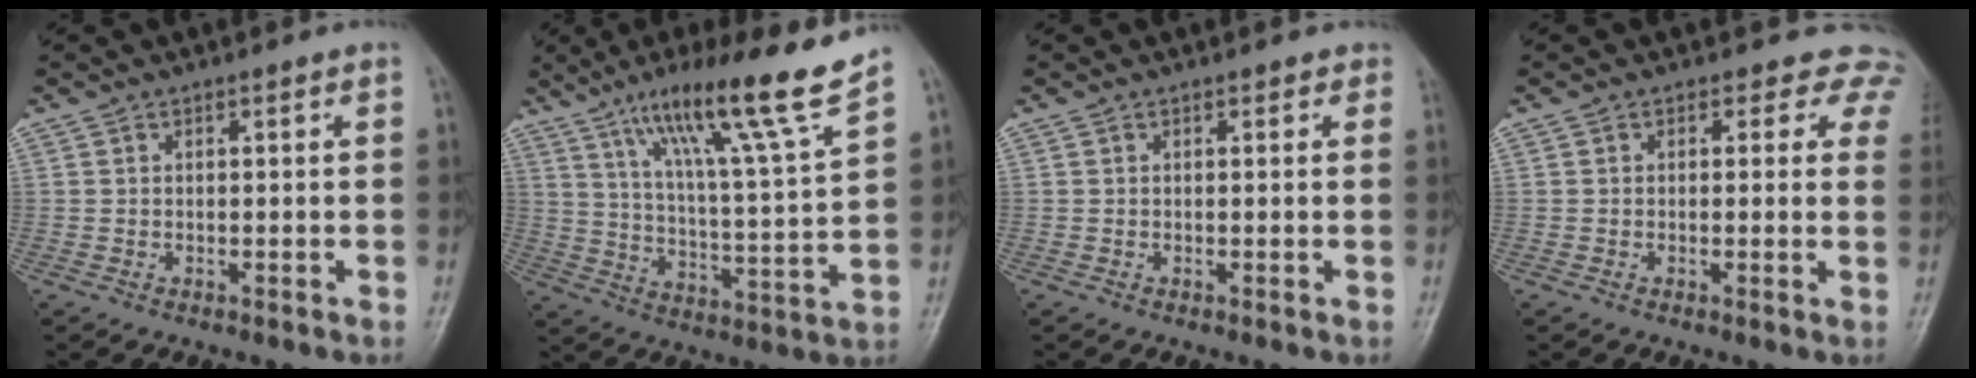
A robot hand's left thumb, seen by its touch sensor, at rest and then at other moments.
{"total": 17.6, "force": [12.3, -0.2, 12.6], "torque": [-0.189, -0.064, 0.200]}
{"total": 0.9, "force": [0.5, 0.7, 0.2], "torque": [0.010, -0.002, 0.000]}
{"total": 5.5, "force": [4.2, 3.4, 0.9], "torque": [0.033, -0.012, 0.017]}